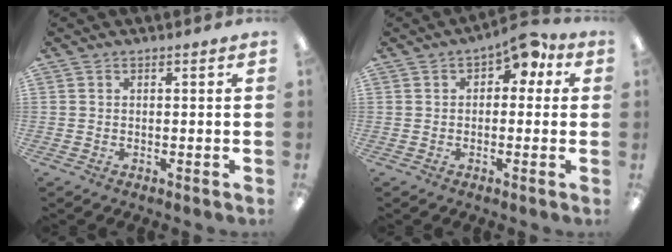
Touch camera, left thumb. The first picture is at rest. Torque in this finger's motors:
{"motor_torque": [-0.28, -0.01, -0.33, 0.15, 0.13]}